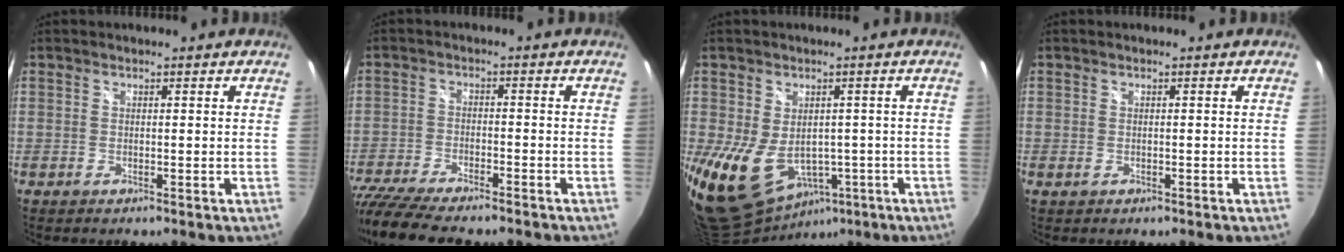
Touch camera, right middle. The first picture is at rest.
{"total": 14.6, "force": [-12.4, 2.9, 7.1], "torque": [-0.163, -0.048, -0.212]}
{"total": 15.8, "force": [-4.7, 11.9, 9.3], "torque": [-0.229, -0.032, -0.048]}
{"total": 0.8, "force": [-0.3, 0.6, 0.4], "torque": [-0.008, -0.001, -0.003]}